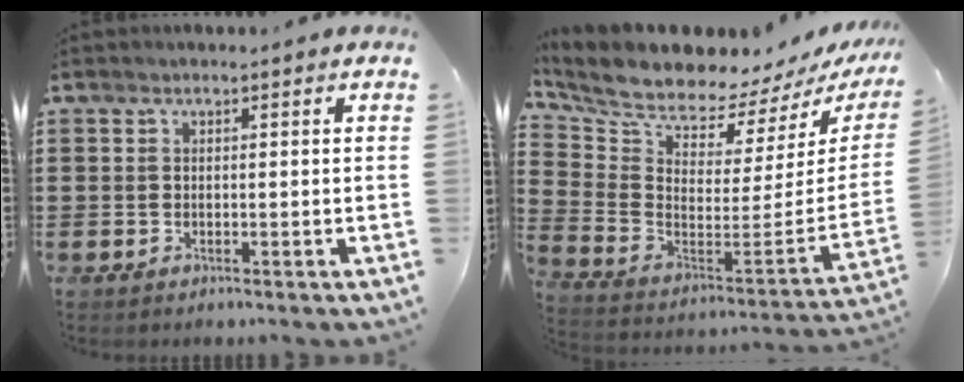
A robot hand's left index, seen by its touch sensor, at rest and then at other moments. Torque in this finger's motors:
{"motor_torque": [1.65, -0.49, 1.05, 0.12]}